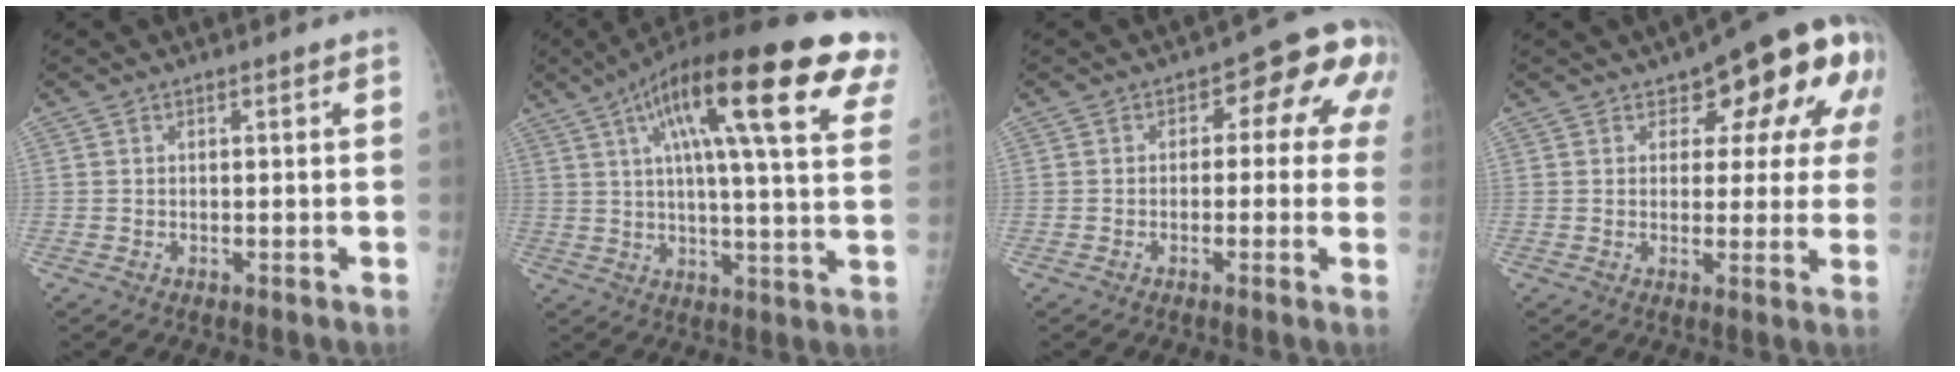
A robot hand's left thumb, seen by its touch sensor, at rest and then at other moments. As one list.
[{"total": 27.7, "force": [12.7, 6.0, 23.9], "torque": [-0.332, 0.010, 0.180]}, {"total": 9.9, "force": [1.6, 5.8, 7.9], "torque": [-0.040, 0.029, 0.005]}, {"total": 14.6, "force": [6.4, 7.4, 10.8], "torque": [-0.084, -0.010, 0.073]}]